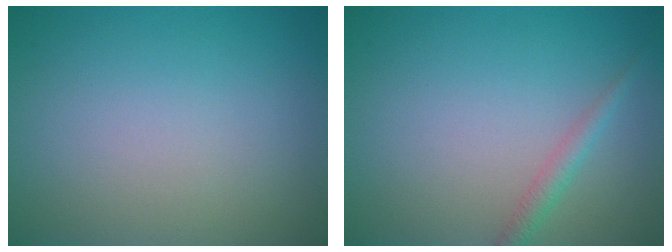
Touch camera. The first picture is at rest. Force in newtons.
{"total": 1.5, "press": 1.5, "slide": 0.0}